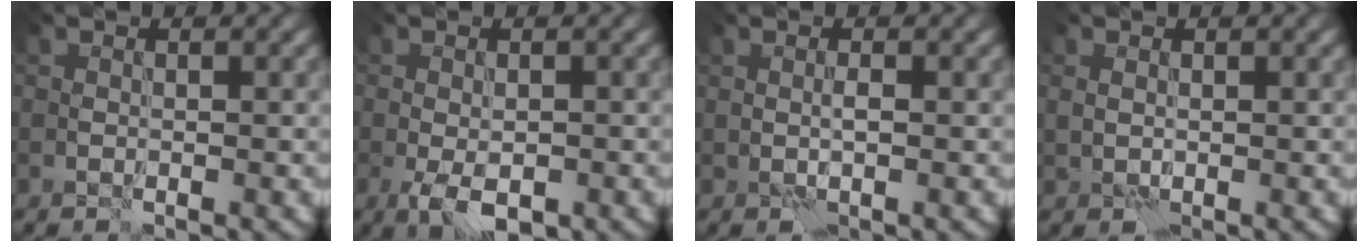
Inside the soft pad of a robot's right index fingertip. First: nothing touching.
{"total": 4.0, "force": [-1.8, 1.7, 3.1], "torque": [-0.056, -0.006, -0.029]}
{"total": 0.7, "force": [0.0, -0.2, 0.7], "torque": [-0.016, 0.006, 0.000]}
{"total": 0.6, "force": [0.1, 0.4, 0.4], "torque": [-0.012, 0.002, 0.003]}